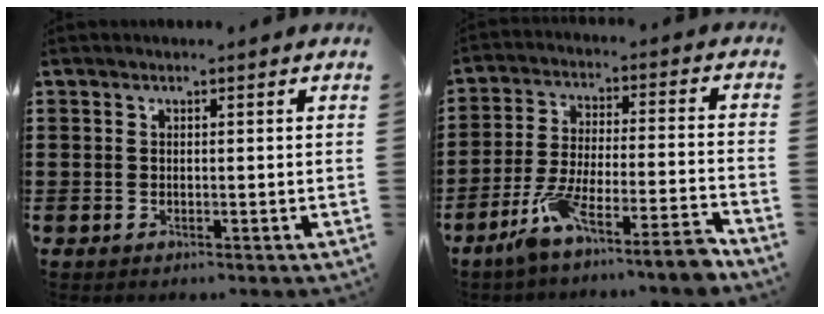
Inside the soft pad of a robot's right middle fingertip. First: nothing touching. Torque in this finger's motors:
{"motor_torque": [1.28, -0.85, 0.37, 0.21]}